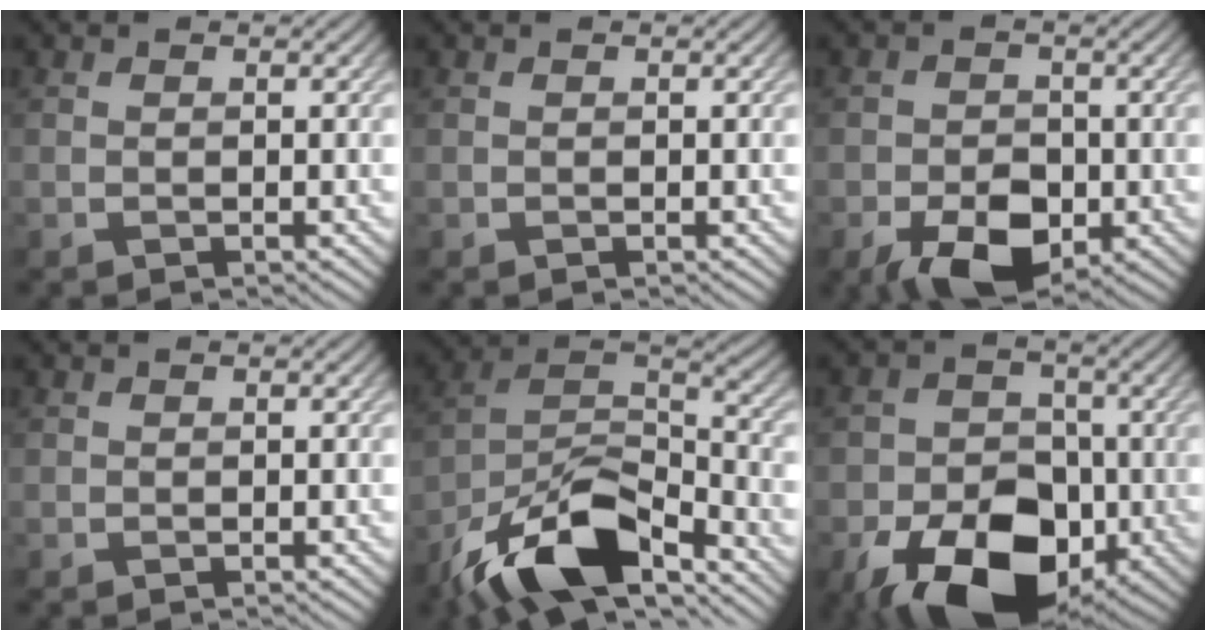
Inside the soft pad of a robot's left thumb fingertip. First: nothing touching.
{"total": 0.0}
{"total": 8.0, "force": [-3.6, 4.9, 5.2], "torque": [-0.096, -0.013, -0.065]}
{"total": 0.0}
{"total": 14.9, "force": [-10.4, 5.4, 9.2], "torque": [-0.188, -0.014, -0.206]}
{"total": 16.0, "force": [-7.4, 10.4, 9.7], "torque": [-0.150, -0.026, -0.136]}